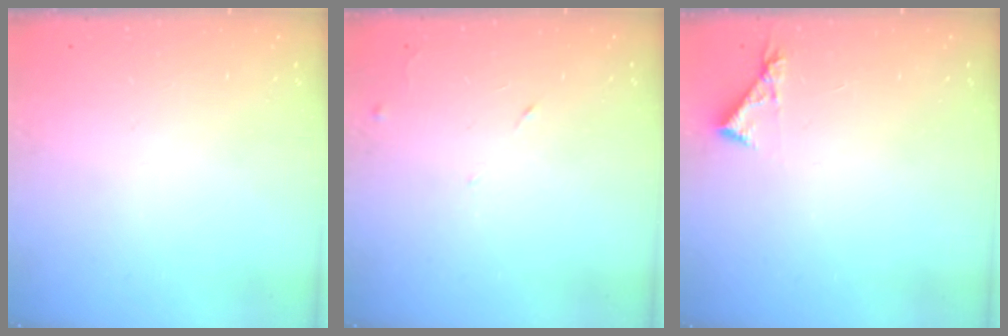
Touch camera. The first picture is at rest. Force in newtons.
{"total": 5.5, "press": 5.5, "slide": 0.8}
{"total": 4.7, "press": 4.7, "slide": 0.4}